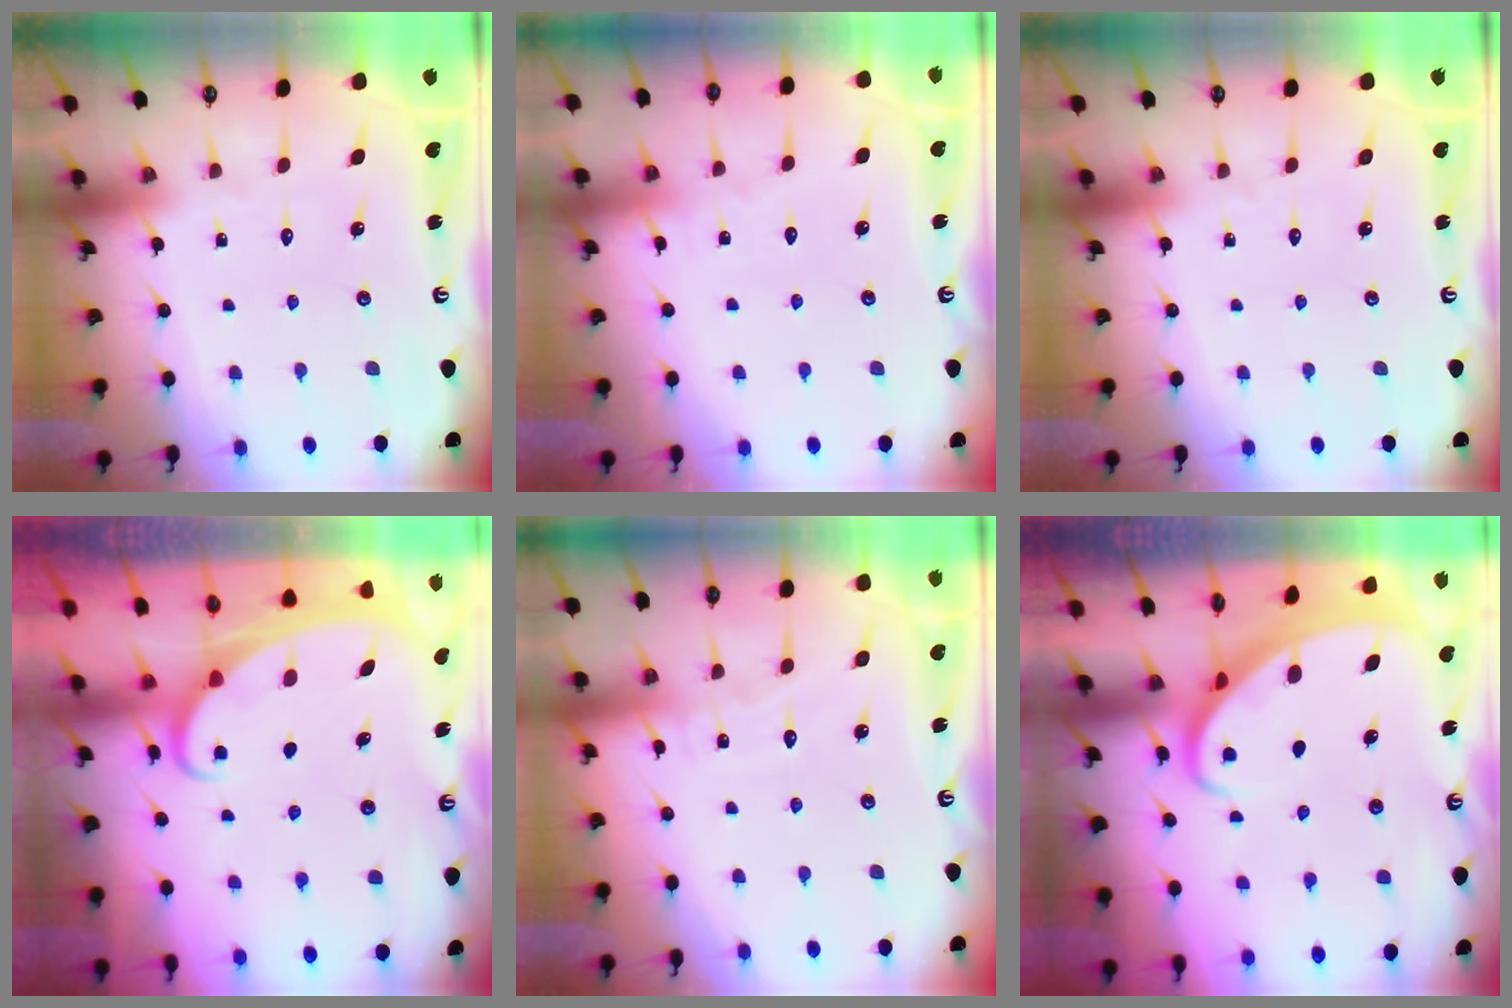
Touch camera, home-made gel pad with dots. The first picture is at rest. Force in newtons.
{"total": 3.0, "press": 2.9, "slide": 0.3}
{"total": 0.0}
{"total": 2.4, "press": 2.3, "slide": 0.3}
{"total": 5.3, "press": 5.2, "slide": 0.6}
{"total": 3.8, "press": 3.8, "slide": 0.4}